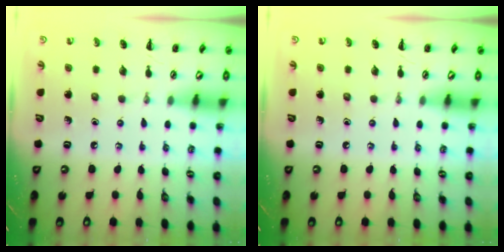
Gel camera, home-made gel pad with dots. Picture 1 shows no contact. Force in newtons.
{"total": 0.0}